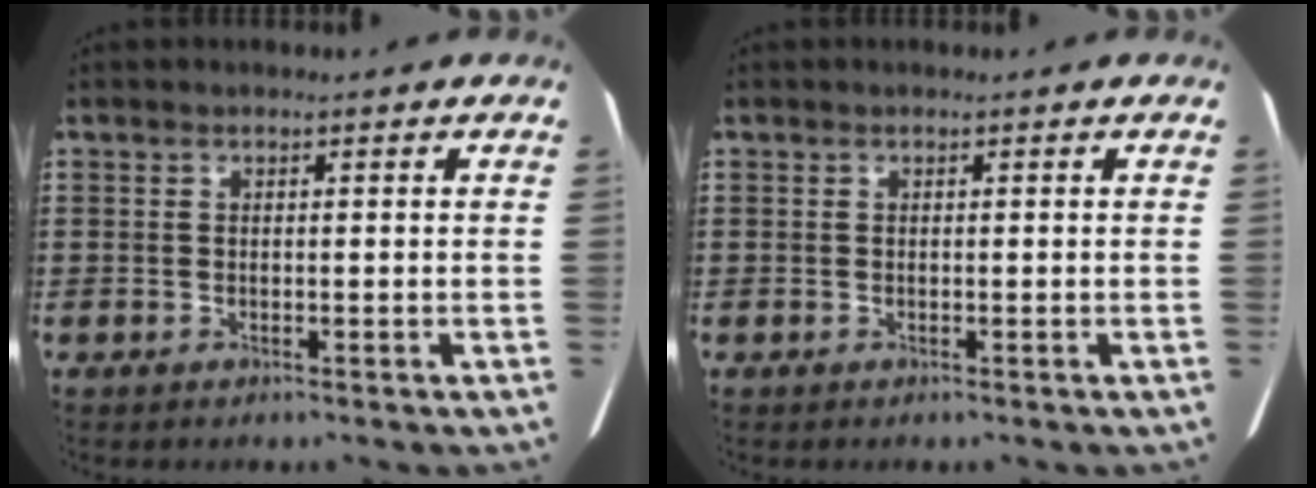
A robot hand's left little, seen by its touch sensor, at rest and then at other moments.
{"total": 0.0}